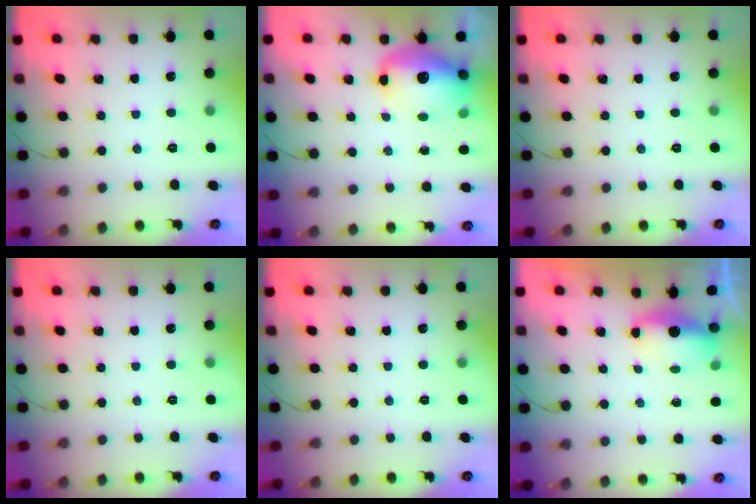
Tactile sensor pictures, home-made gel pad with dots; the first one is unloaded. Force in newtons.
{"total": 14.5, "press": 14.1, "slide": 3.5}
{"total": 0.0}
{"total": 0.0}
{"total": 0.0}
{"total": 7.3, "press": 5.5, "slide": 4.7}